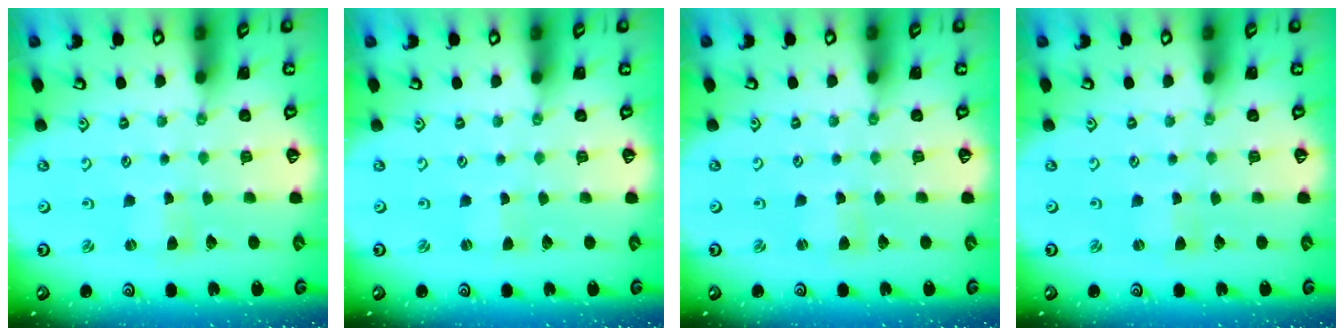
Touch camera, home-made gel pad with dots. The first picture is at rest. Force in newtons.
{"total": 0.0}
{"total": 1.6, "press": 1.6, "slide": 0.2}
{"total": 1.5, "press": 1.4, "slide": 0.2}